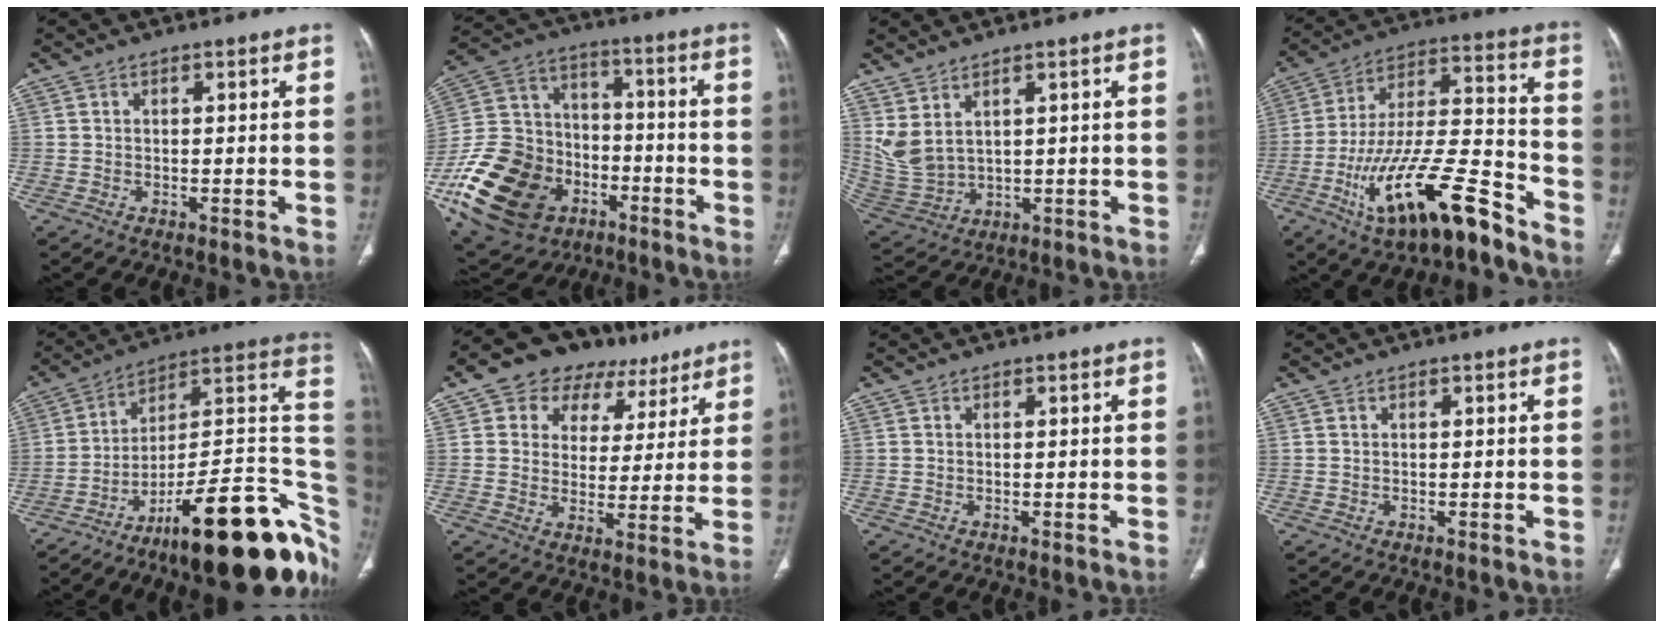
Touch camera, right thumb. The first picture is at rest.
{"total": 27.0, "force": [-10.9, 19.9, 14.6], "torque": [-0.300, 0.069, -0.174]}
{"total": 7.6, "force": [3.6, 4.0, 5.3], "torque": [-0.111, -0.020, 0.094]}
{"total": 21.1, "force": [-12.3, 6.6, 15.9], "torque": [-0.294, 0.072, -0.212]}
{"total": 28.2, "force": [-12.2, 8.9, 23.8], "torque": [-0.224, 0.105, -0.177]}
{"total": 14.4, "force": [8.4, 10.1, 6.0], "torque": [-0.034, -0.009, 0.122]}
{"total": 0.0}
{"total": 0.0}